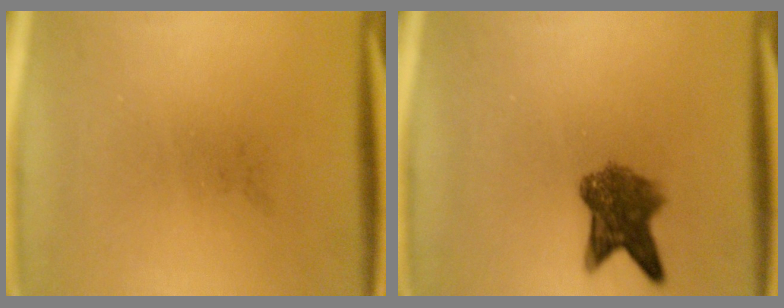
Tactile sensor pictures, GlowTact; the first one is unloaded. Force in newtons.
{"total": 6.3}